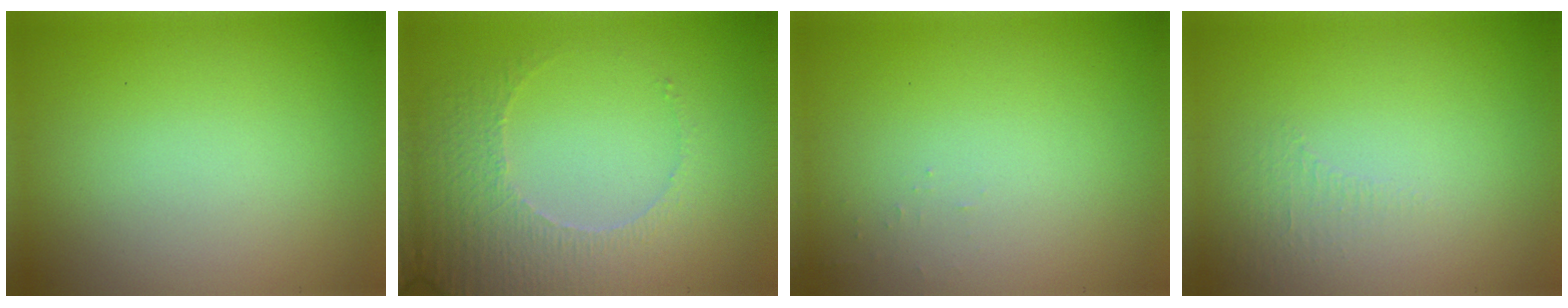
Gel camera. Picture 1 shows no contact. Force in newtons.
{"total": 4.7, "press": 3.5, "slide": 3.1}
{"total": 0.5, "press": 0.5, "slide": 0.2}
{"total": 0.8, "press": 0.4, "slide": 0.7}